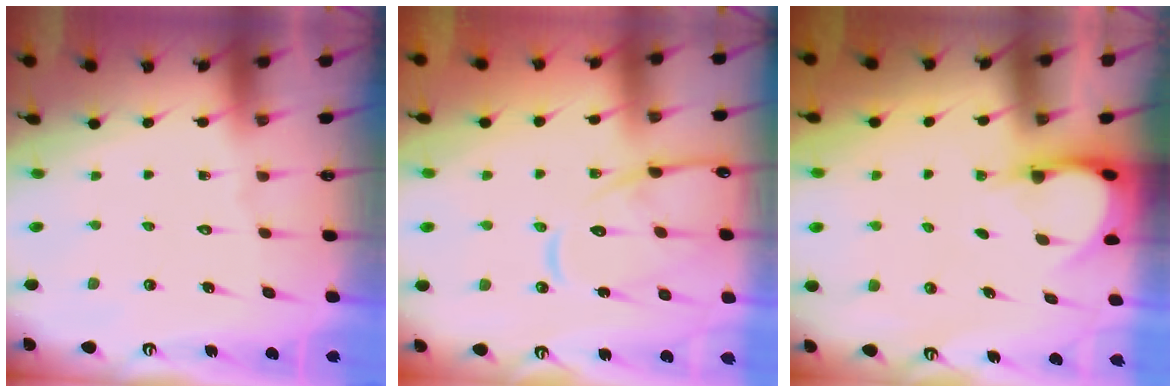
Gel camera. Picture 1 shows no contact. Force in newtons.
{"total": 14.1, "press": 14.1, "slide": 1.1}
{"total": 3.8, "press": 3.8, "slide": 0.4}